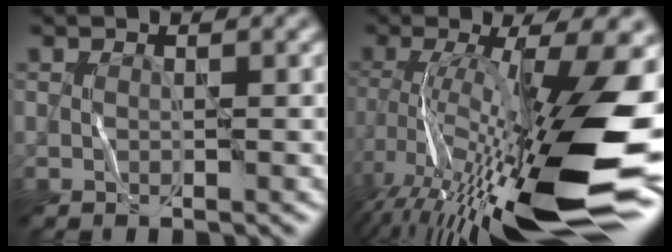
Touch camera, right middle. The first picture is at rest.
{"total": 16.4, "force": [-5.8, 3.6, 14.9], "torque": [-0.257, 0.009, -0.093]}